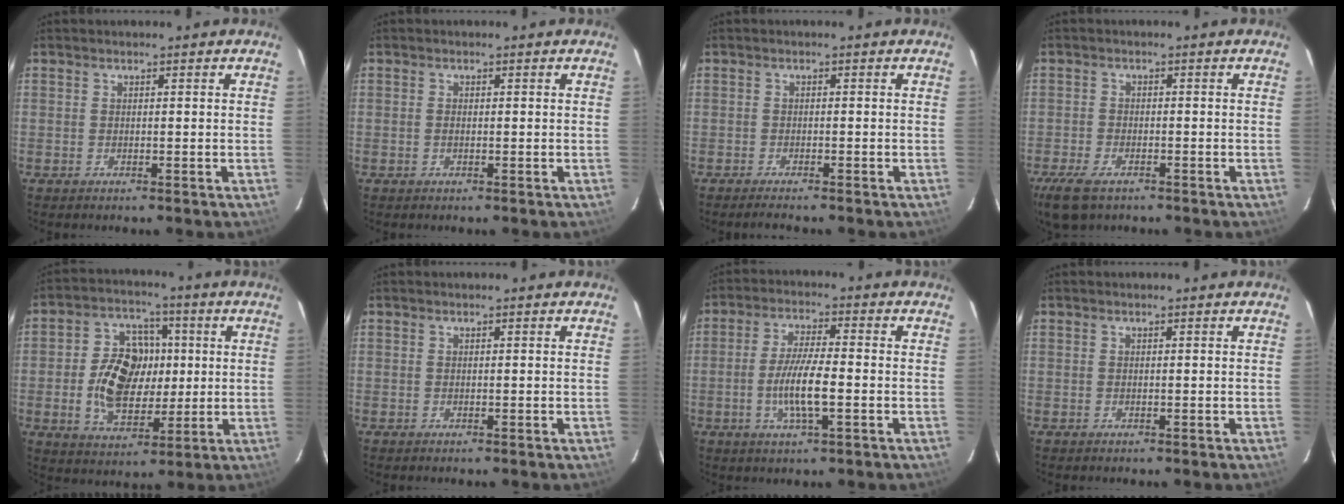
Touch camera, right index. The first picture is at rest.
{"total": 0.6, "force": [-0.1, 0.4, 0.4], "torque": [-0.010, 0.000, -0.002]}
{"total": 3.1, "force": [-2.8, 0.4, 1.4], "torque": [-0.031, -0.007, -0.047]}
{"total": 7.0, "force": [-4.8, 3.2, 4.1], "torque": [-0.107, -0.020, -0.090]}
{"total": 13.4, "force": [-0.1, 9.4, 9.5], "torque": [-0.187, 0.023, 0.006]}
{"total": 0.0}
{"total": 8.1, "force": [-2.1, 1.4, 7.7], "torque": [-0.150, -0.005, -0.041]}
{"total": 0.0}